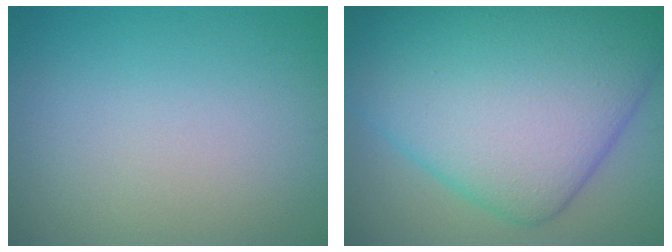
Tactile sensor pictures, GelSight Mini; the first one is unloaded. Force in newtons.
{"total": 14.0, "press": 14.0, "slide": 0.3}